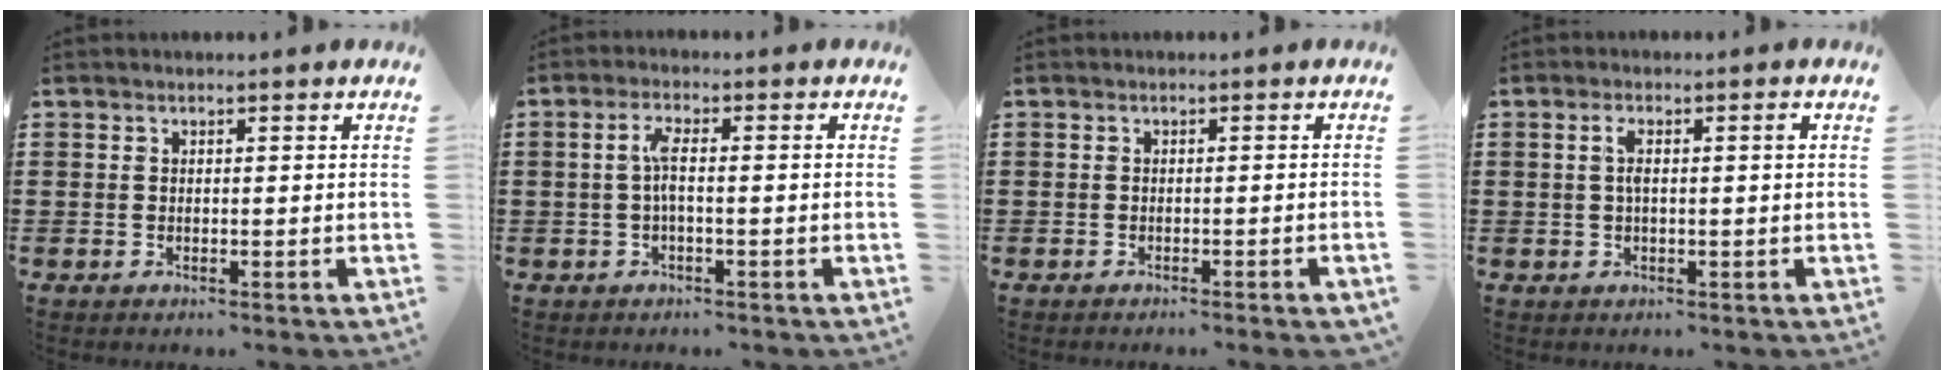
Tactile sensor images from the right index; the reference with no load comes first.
{"total": 3.4, "force": [-0.4, 0.5, 3.3], "torque": [-0.069, 0.000, -0.011]}
{"total": 0.9, "force": [-0.8, -0.1, 0.4], "torque": [-0.008, -0.001, -0.015]}
{"total": 2.8, "force": [0.2, 0.3, 2.7], "torque": [-0.051, 0.001, -0.001]}